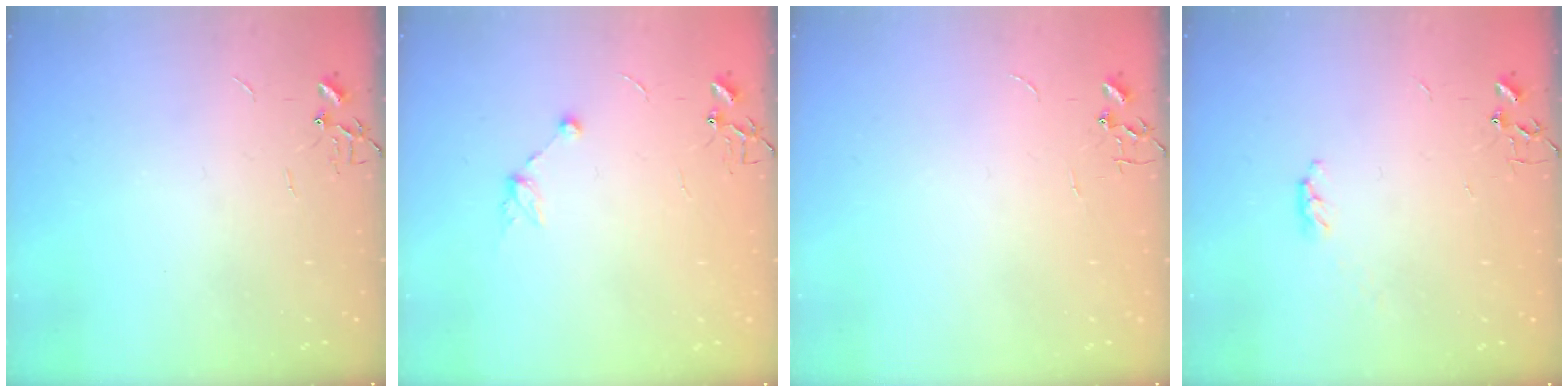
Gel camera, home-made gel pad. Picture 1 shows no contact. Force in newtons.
{"total": 8.3, "press": 8.1, "slide": 1.4}
{"total": 0.0}
{"total": 3.4, "press": 3.4, "slide": 0.5}